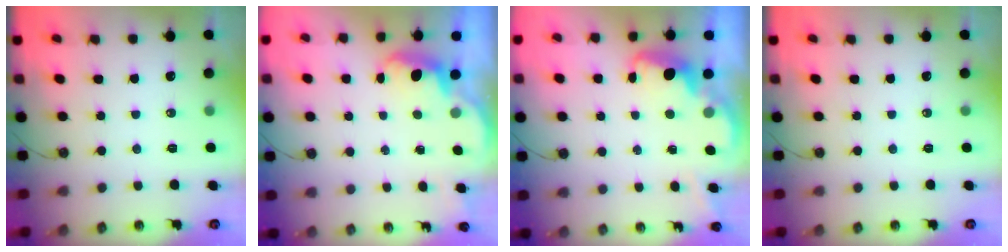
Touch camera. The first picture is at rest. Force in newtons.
{"total": 2.3, "press": 2.2, "slide": 0.6}
{"total": 2.8, "press": 2.6, "slide": 0.8}
{"total": 0.0}